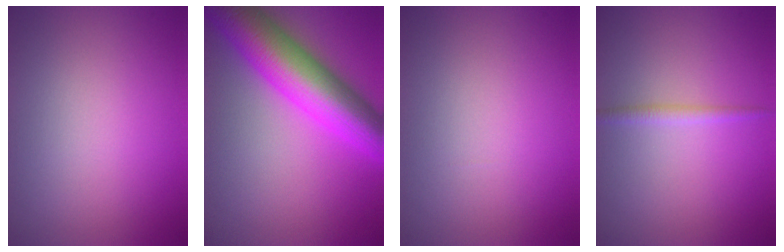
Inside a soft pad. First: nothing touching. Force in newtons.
{"total": 10.1, "press": 10.1, "slide": 0.2}
{"total": 0.0}
{"total": 1.1, "press": 1.1, "slide": 0.1}